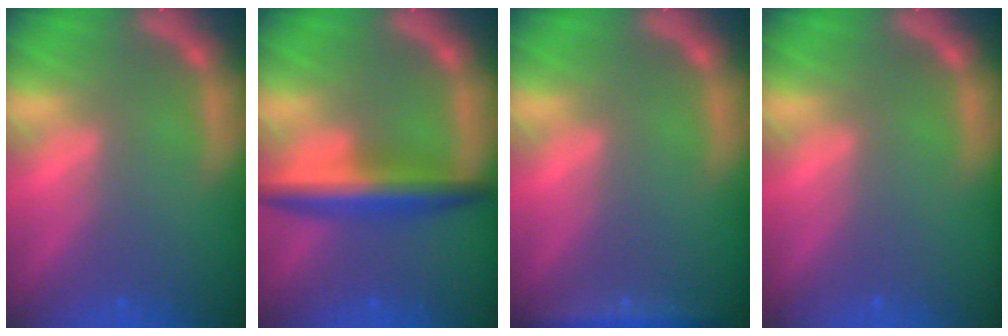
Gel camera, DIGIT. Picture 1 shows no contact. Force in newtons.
{"total": 5.5}
{"total": 2.9}
{"total": 0.0}